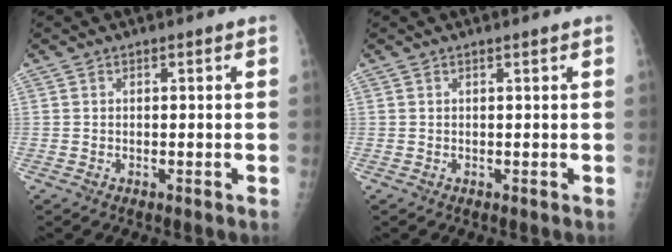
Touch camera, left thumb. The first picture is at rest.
{"total": 0.5, "force": [0.4, -0.1, 0.3], "torque": [-0.013, -0.001, 0.010]}